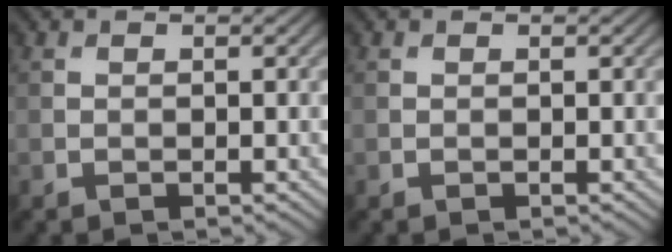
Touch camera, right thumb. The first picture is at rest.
{"total": 0.0}